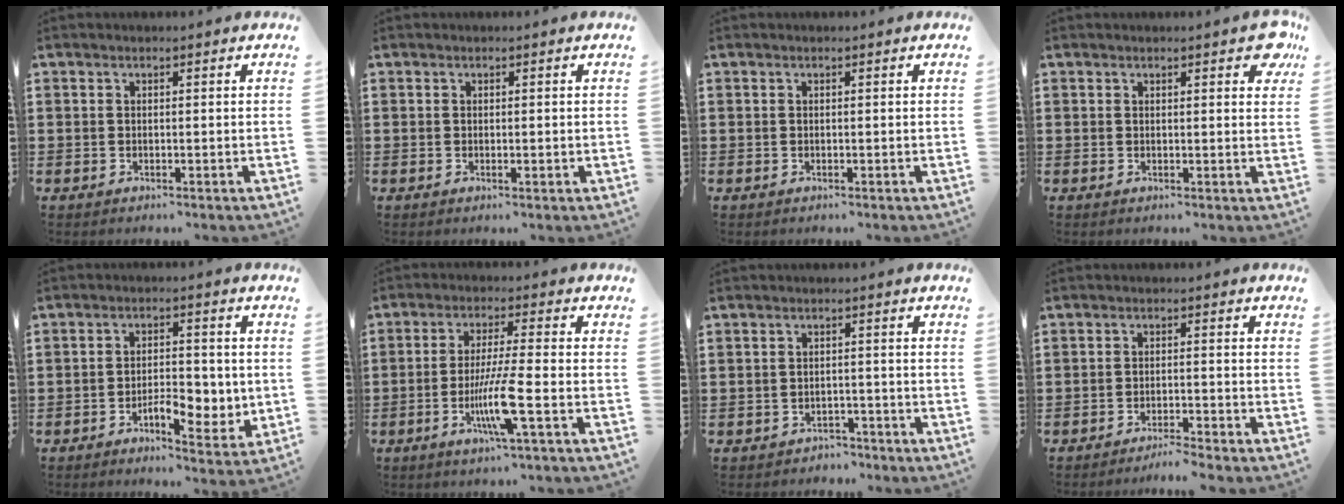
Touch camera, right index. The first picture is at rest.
{"total": 0.5, "force": [0.0, 0.0, 0.5], "torque": [-0.011, -0.004, 0.001]}
{"total": 0.0}
{"total": 2.6, "force": [1.6, 0.9, 1.9], "torque": [-0.018, -0.001, 0.023]}
{"total": 6.6, "force": [-1.8, 3.3, 5.4], "torque": [-0.075, 0.004, -0.033]}
{"total": 8.4, "force": [-2.9, 0.2, 7.9], "torque": [-0.158, -0.020, -0.057]}
{"total": 1.9, "force": [-1.8, 0.7, -0.2], "torque": [-0.004, 0.004, -0.042]}
{"total": 2.6, "force": [-2.6, -0.3, 0.5], "torque": [-0.012, 0.000, -0.054]}